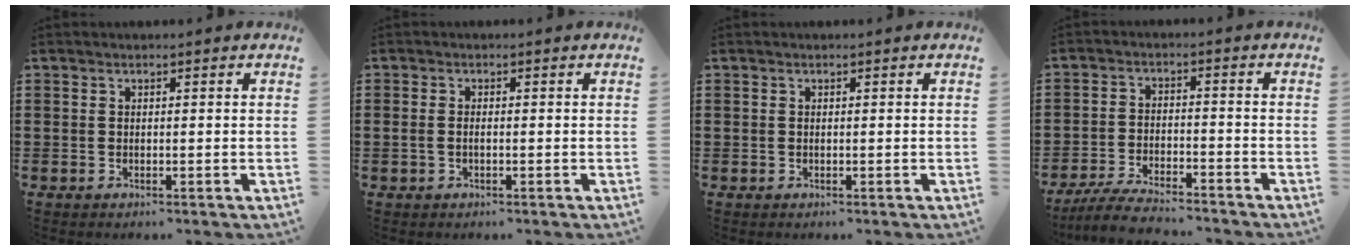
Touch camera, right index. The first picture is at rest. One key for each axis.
{"total": 0.8, "fx": -0.3, "fy": 0.2, "fz": 0.7, "tx": -0.015, "ty": -0.004, "tz": -0.004}
{"total": 0.0}
{"total": 5.3, "fx": -5.0, "fy": 0.3, "fz": 1.6, "tx": -0.040, "ty": -0.005, "tz": -0.099}